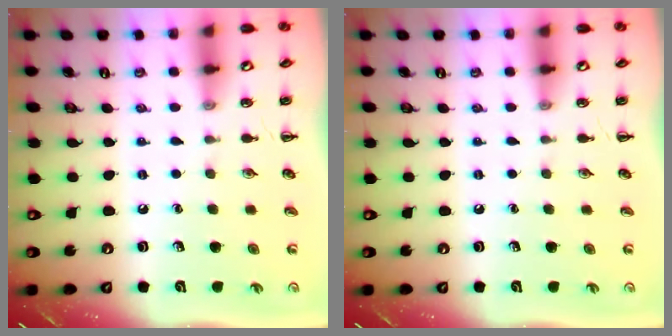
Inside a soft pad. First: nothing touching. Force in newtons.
{"total": 0.0}